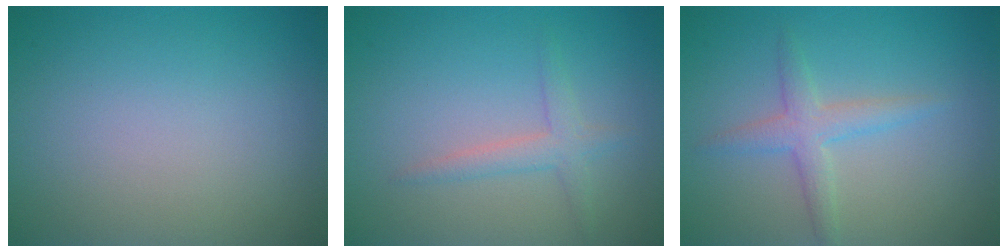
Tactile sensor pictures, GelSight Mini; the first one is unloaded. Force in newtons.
{"total": 2.0, "press": 2.0, "slide": 0.1}
{"total": 2.4, "press": 2.4, "slide": 0.0}